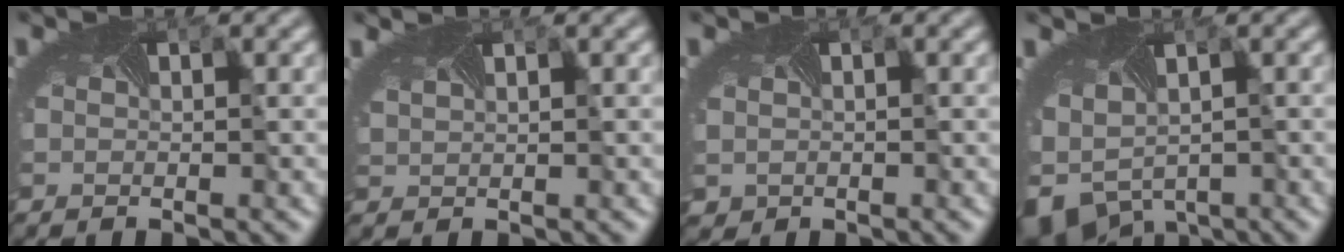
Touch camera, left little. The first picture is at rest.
{"total": 1.7, "force": [1.4, 0.5, 0.9], "torque": [-0.031, -0.001, 0.023]}
{"total": 1.2, "force": [-0.4, 1.1, 0.2], "torque": [-0.015, -0.009, 0.011]}
{"total": 5.3, "force": [-3.3, 3.3, 2.5], "torque": [-0.063, -0.043, -0.049]}